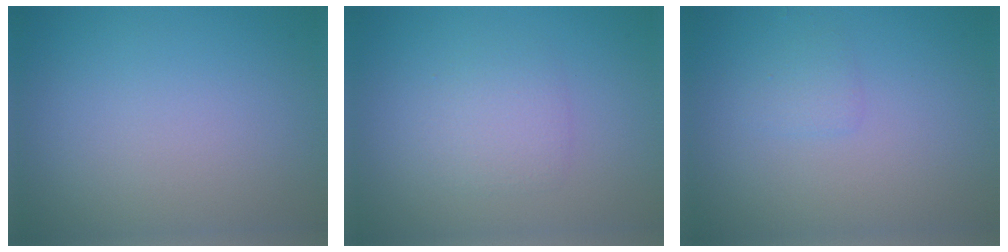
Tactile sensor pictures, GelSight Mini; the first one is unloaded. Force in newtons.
{"total": 1.9, "press": 1.9, "slide": 0.1}
{"total": 1.0, "press": 1.0, "slide": 0.0}